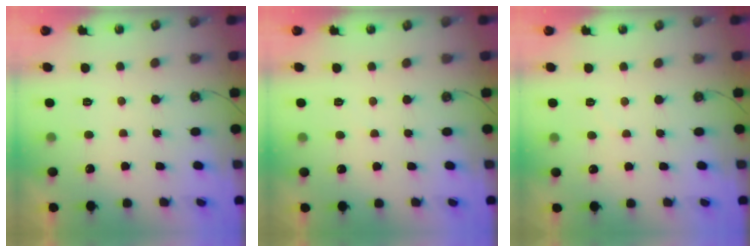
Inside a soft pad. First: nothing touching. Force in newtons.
{"total": 2.7, "press": 2.6, "slide": 0.4}
{"total": 2.8, "press": 2.8, "slide": 0.5}